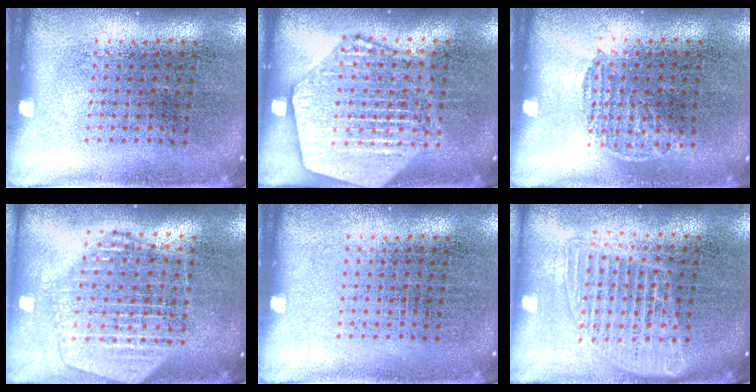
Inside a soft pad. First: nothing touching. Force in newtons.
{"total": 3.8, "press": 3.7, "slide": 0.5}
{"total": 0.5, "press": 0.4, "slide": 0.4}
{"total": 2.1, "press": 1.9, "slide": 0.9}
{"total": 0.0}
{"total": 1.5, "press": 1.3, "slide": 0.7}